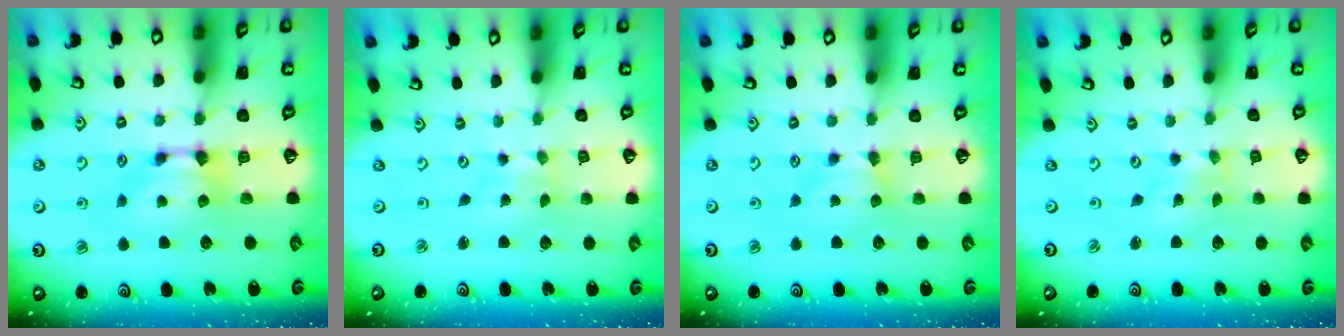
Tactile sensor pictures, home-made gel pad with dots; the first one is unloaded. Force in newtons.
{"total": 5.0, "press": 4.9, "slide": 0.7}
{"total": 2.0, "press": 2.0, "slide": 0.5}
{"total": 5.9, "press": 5.8, "slide": 0.7}